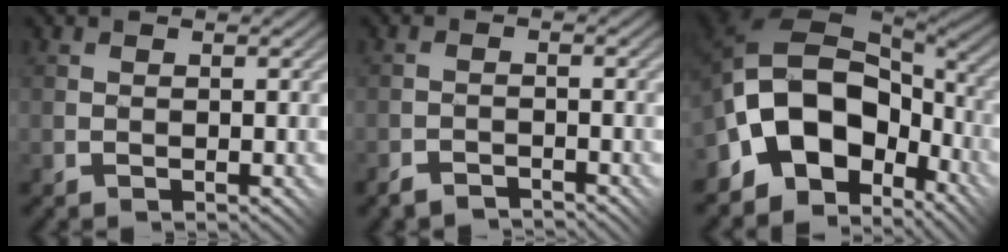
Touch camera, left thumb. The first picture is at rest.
{"total": 2.0, "force": [-2.0, 0.1, 0.1], "torque": [0.001, 0.008, -0.046]}
{"total": 13.6, "force": [-4.3, 9.6, 8.5], "torque": [-0.161, -0.010, -0.086]}